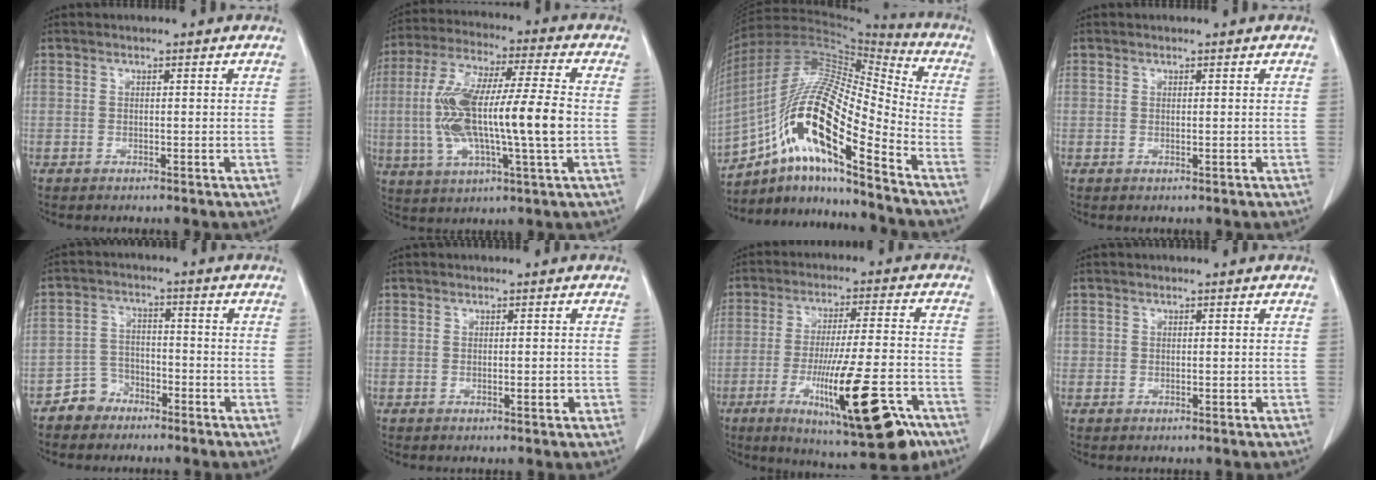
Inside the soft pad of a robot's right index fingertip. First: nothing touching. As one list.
[{"total": 17.2, "force": [-1.2, 2.1, 17.0], "torque": [-0.338, 0.011, -0.023]}, {"total": 19.3, "force": [-10.4, 3.0, 16.0], "torque": [-0.320, 0.011, -0.186]}, {"total": 0.0}, {"total": 4.6, "force": [-3.2, 3.3, 0.2], "torque": [0.006, 0.014, -0.059]}, {"total": 1.7, "force": [-0.3, 0.4, 1.6], "torque": [-0.028, -0.004, -0.002]}, {"total": 19.2, "force": [-9.0, 2.7, 16.8], "torque": [-0.242, -0.022, -0.132]}, {"total": 0.6, "force": [0.0, 0.5, 0.3], "torque": [-0.006, 0.000, 0.001]}]